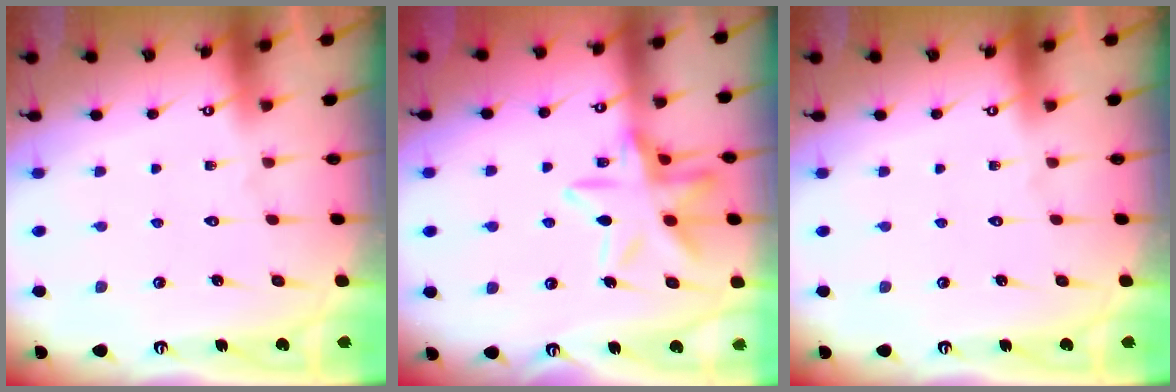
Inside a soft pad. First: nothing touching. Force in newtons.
{"total": 15.9, "press": 15.8, "slide": 1.0}
{"total": 0.0}